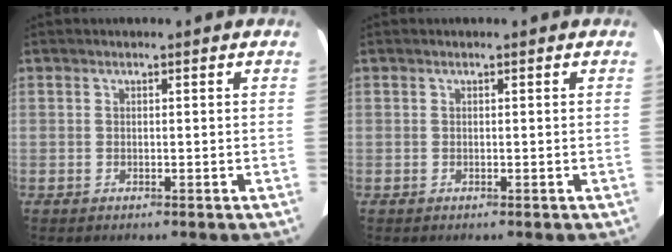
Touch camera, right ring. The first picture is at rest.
{"total": 0.0}